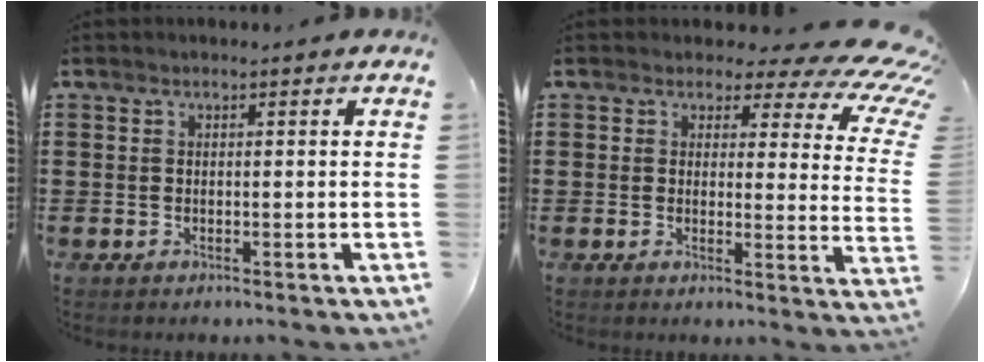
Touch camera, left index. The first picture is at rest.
{"total": 5.3, "force": [3.7, 2.4, 2.9], "torque": [-0.059, -0.017, 0.060]}